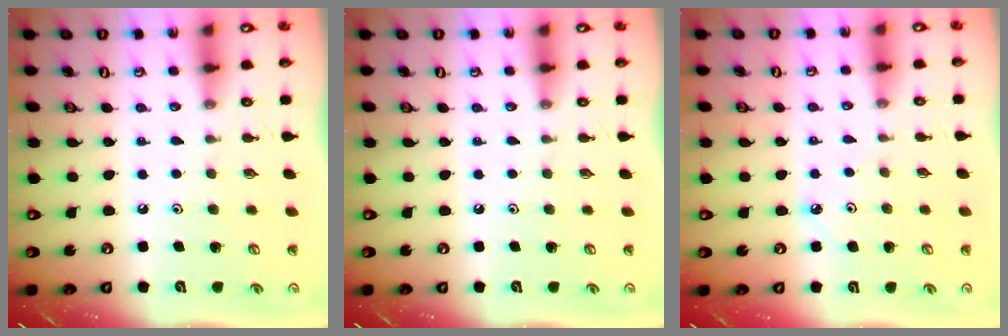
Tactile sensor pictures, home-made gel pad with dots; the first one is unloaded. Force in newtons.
{"total": 0.0}
{"total": 3.5, "press": 3.4, "slide": 0.4}